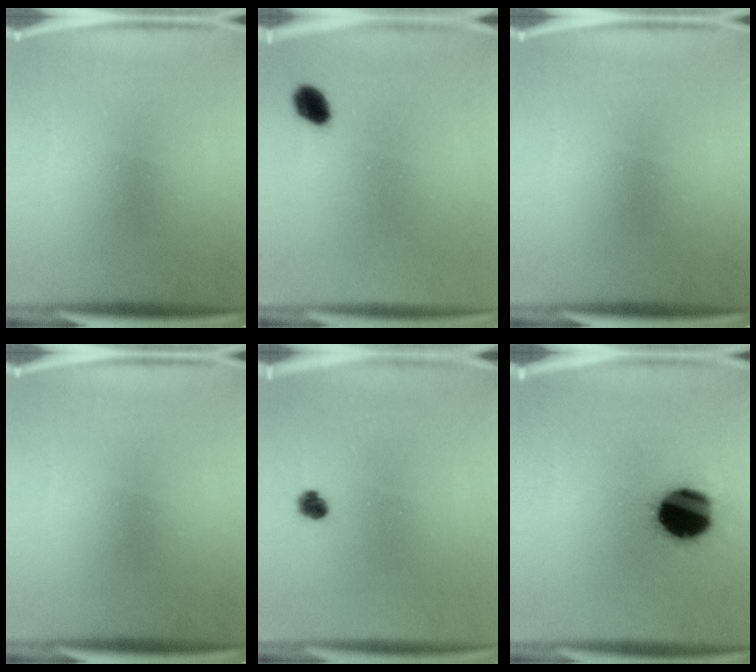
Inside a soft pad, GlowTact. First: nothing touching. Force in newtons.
{"total": 3.6}
{"total": 0.0}
{"total": 0.0}
{"total": 2.2}
{"total": 17.9}